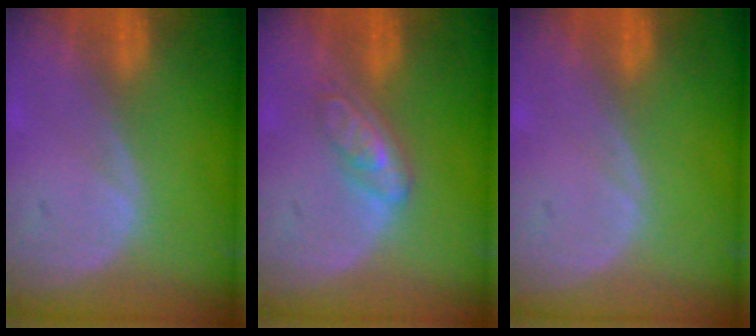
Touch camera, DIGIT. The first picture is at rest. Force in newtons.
{"total": 4.4, "press": 4.0, "slide": 2.0}
{"total": 0.0}